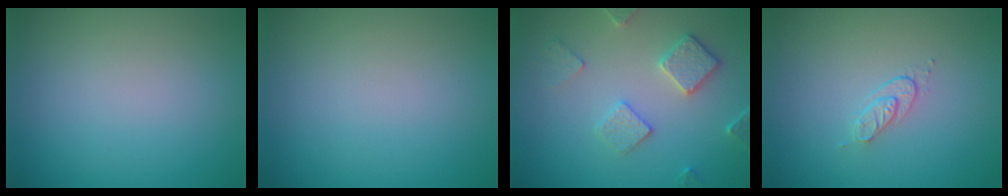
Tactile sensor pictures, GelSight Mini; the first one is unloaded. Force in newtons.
{"total": 0.0}
{"total": 3.3, "press": 3.1, "slide": 0.9}
{"total": 1.5, "press": 0.8, "slide": 1.3}